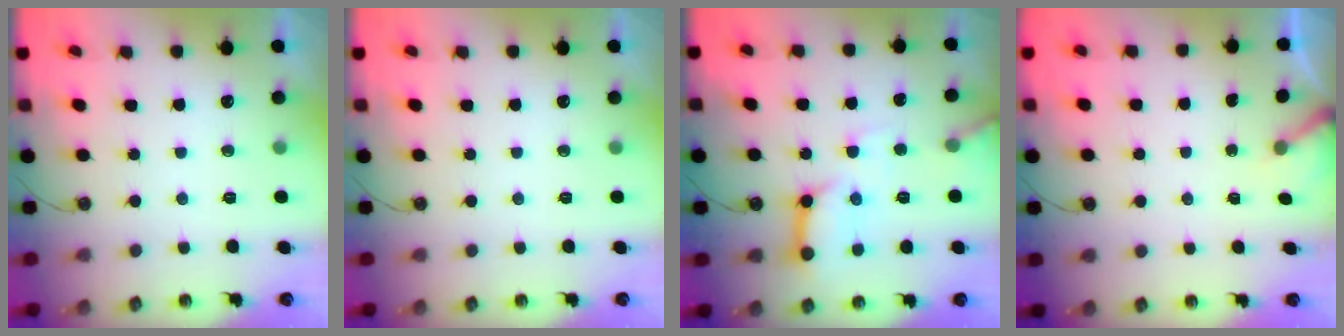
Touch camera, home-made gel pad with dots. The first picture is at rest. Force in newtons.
{"total": 0.0}
{"total": 12.1, "press": 12.1, "slide": 0.9}
{"total": 2.3, "press": 2.3, "slide": 0.2}